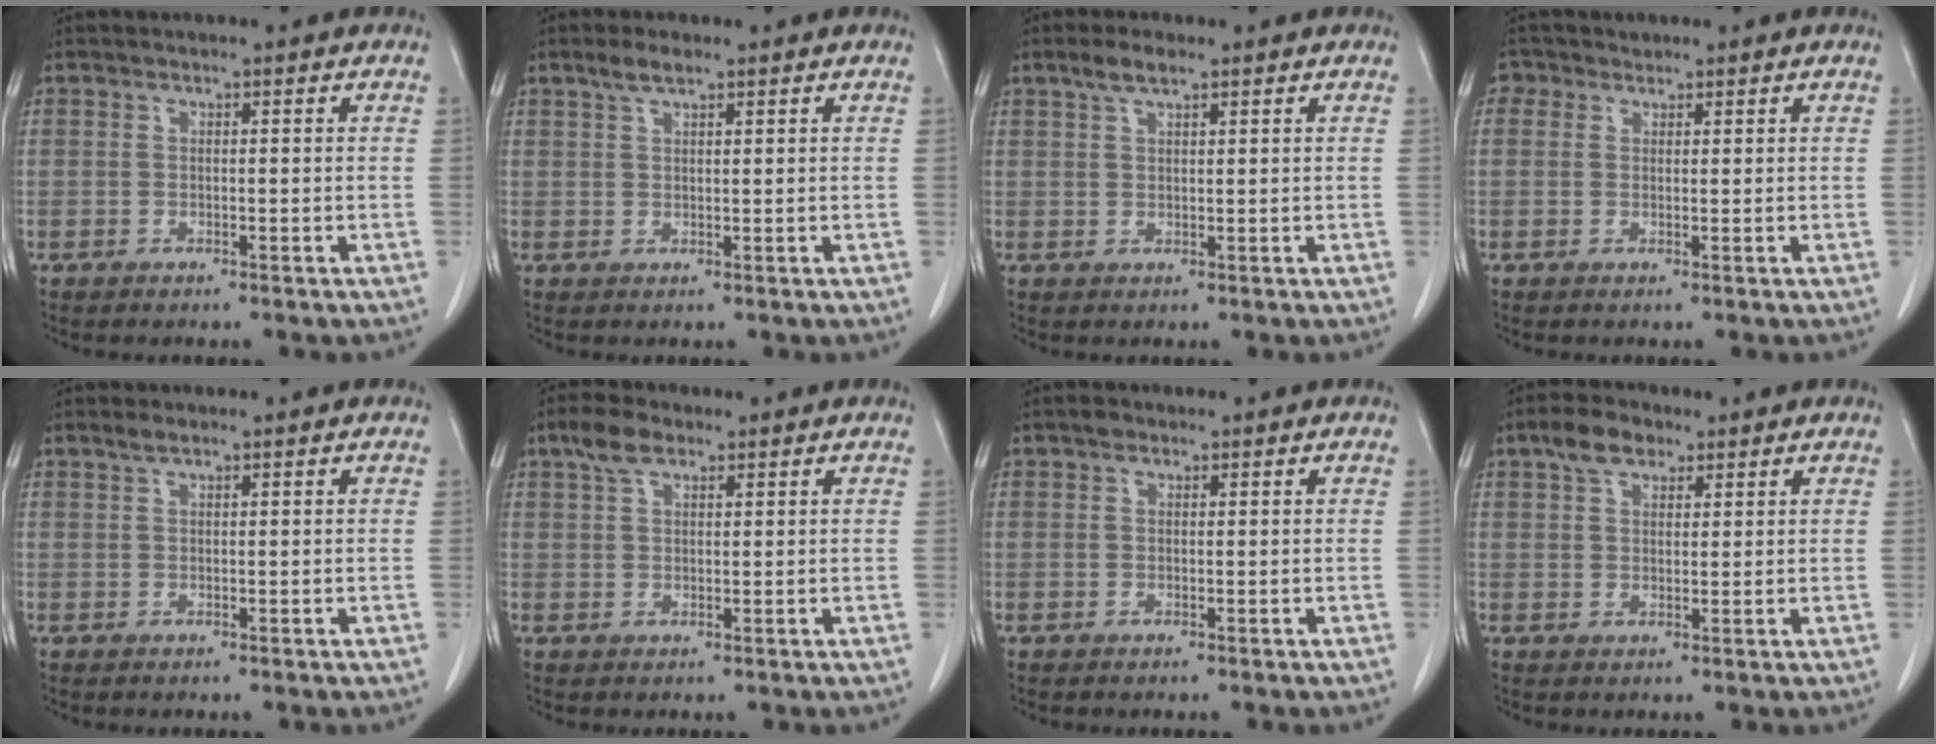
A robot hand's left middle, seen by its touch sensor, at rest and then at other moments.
{"total": 2.5, "force": [1.9, 0.6, 1.6], "torque": [-0.036, 0.007, 0.037]}
{"total": 3.0, "force": [2.1, 0.8, 2.0], "torque": [-0.045, 0.008, 0.043]}
{"total": 2.0, "force": [1.2, 1.6, 0.1], "torque": [0.001, 0.011, 0.017]}
{"total": 1.1, "force": [0.8, 0.1, 0.6], "torque": [-0.017, 0.004, 0.019]}
{"total": 3.9, "force": [2.5, 1.7, 2.4], "torque": [-0.055, 0.013, 0.049]}
{"total": 0.8, "force": [0.6, 0.5, 0.3], "torque": [-0.007, 0.005, 0.008]}
{"total": 4.7, "force": [3.0, 2.6, 2.6], "torque": [-0.052, 0.013, 0.056]}